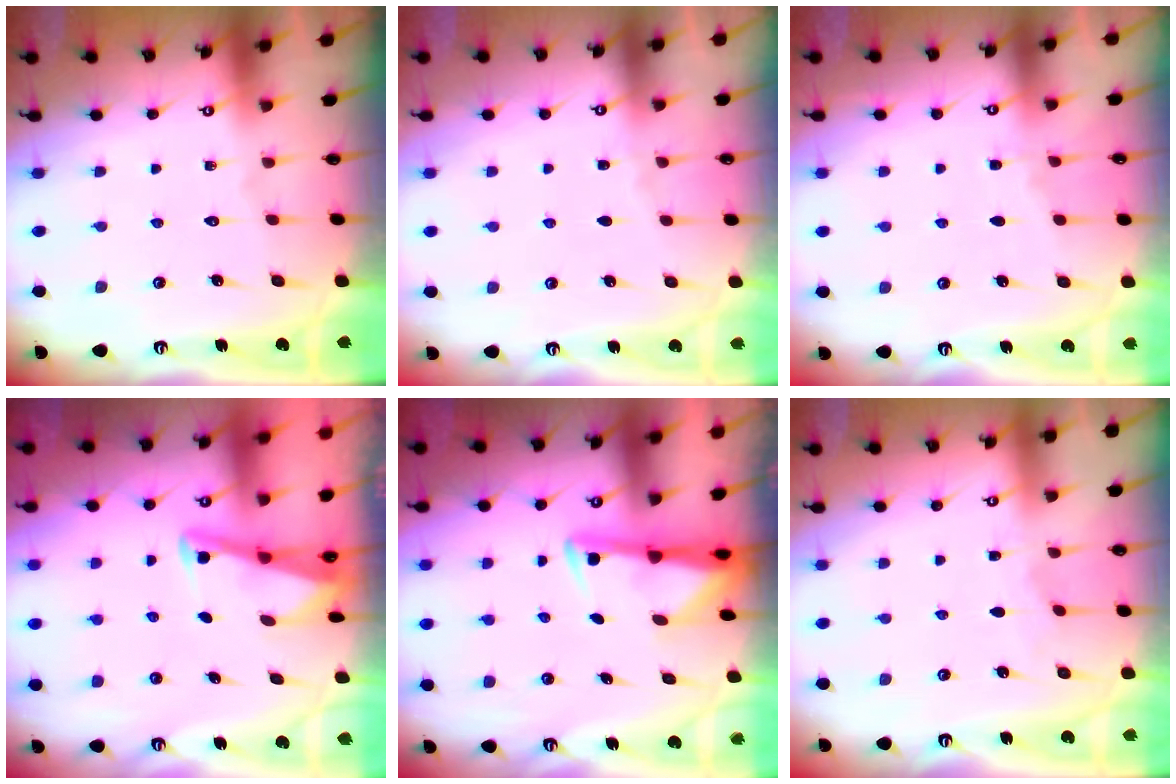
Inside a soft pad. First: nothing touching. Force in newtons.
{"total": 2.4, "press": 2.4, "slide": 0.5}
{"total": 1.6, "press": 1.6, "slide": 0.3}
{"total": 2.9, "press": 2.9, "slide": 0.4}
{"total": 2.9, "press": 2.8, "slide": 0.5}
{"total": 1.8, "press": 1.8, "slide": 0.3}